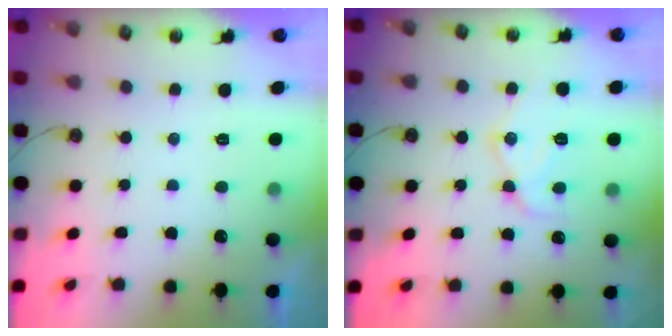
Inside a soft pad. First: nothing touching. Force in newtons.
{"total": 12.1, "press": 12.1, "slide": 1.2}